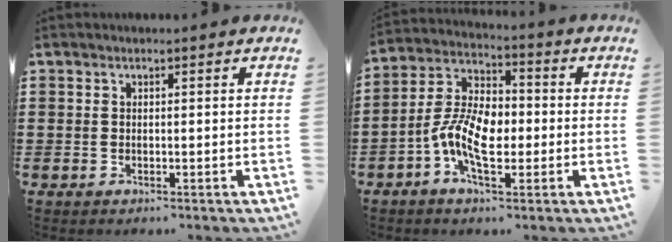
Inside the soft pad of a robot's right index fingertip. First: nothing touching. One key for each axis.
{"total": 9.2, "fx": -2.2, "fy": 4.7, "fz": 7.6, "tx": -0.172, "ty": 0.000, "tz": -0.047}